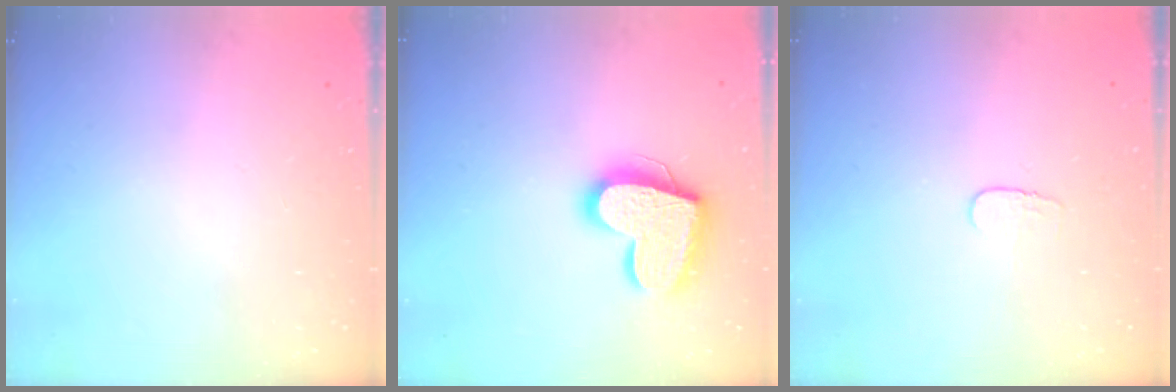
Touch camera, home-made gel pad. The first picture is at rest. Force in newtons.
{"total": 17.7, "press": 17.7, "slide": 1.5}
{"total": 3.7, "press": 3.7, "slide": 0.4}